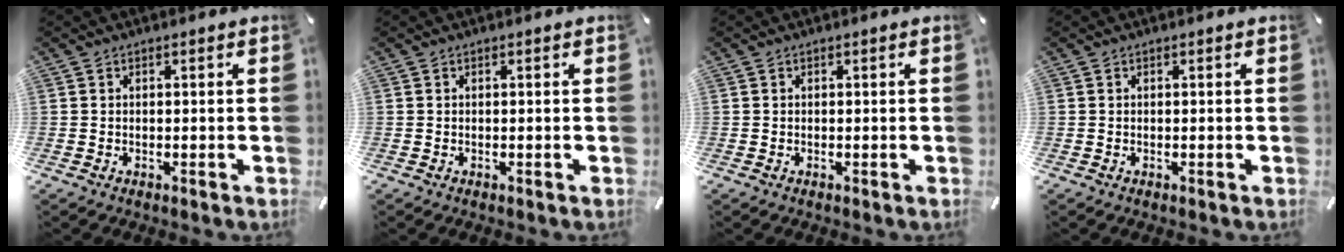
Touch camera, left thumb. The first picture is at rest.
{"total": 0.0}
{"total": 0.0}
{"total": 0.0}